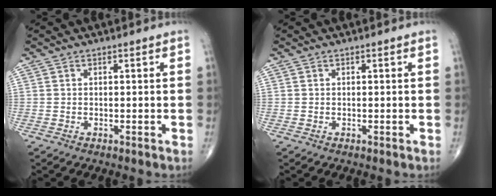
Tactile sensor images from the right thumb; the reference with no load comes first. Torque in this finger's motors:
{"motor_torque": [0.10, -0.04, -0.01, -0.01, 0.00]}